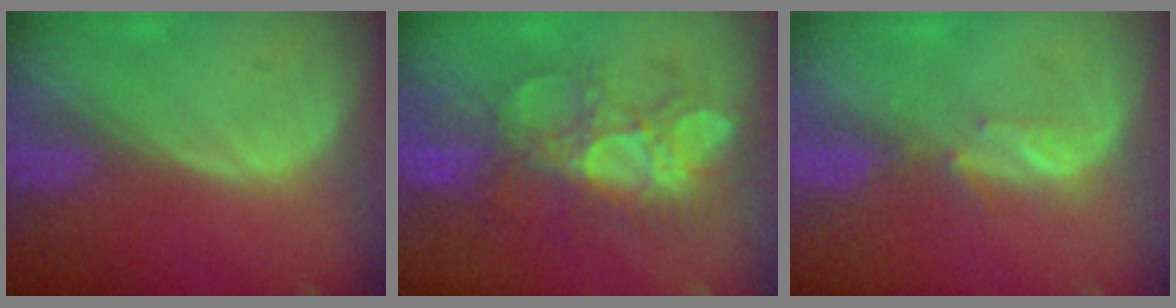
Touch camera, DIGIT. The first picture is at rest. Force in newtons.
{"total": 9.0, "press": 8.9, "slide": 1.1}
{"total": 2.3, "press": 2.1, "slide": 0.8}